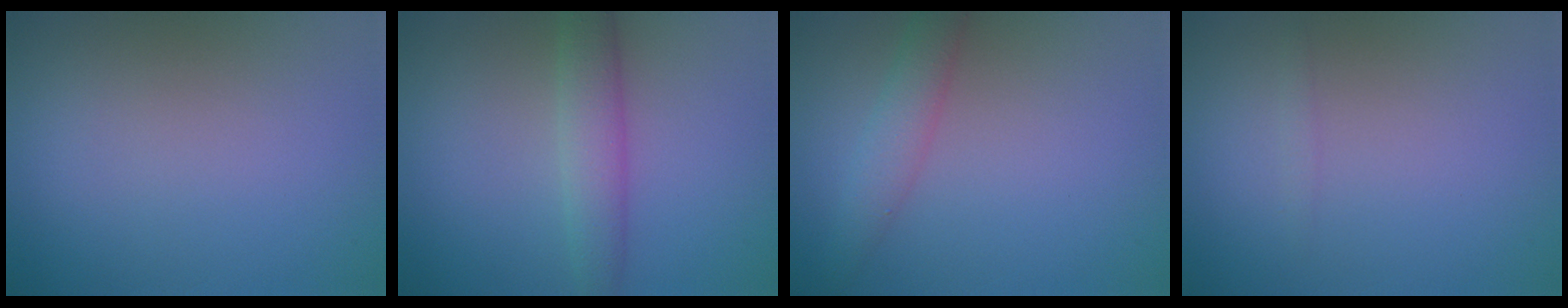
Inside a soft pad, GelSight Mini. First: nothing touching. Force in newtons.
{"total": 3.2, "press": 3.2, "slide": 0.1}
{"total": 2.4, "press": 2.4, "slide": 0.1}
{"total": 0.5, "press": 0.5, "slide": 0.0}